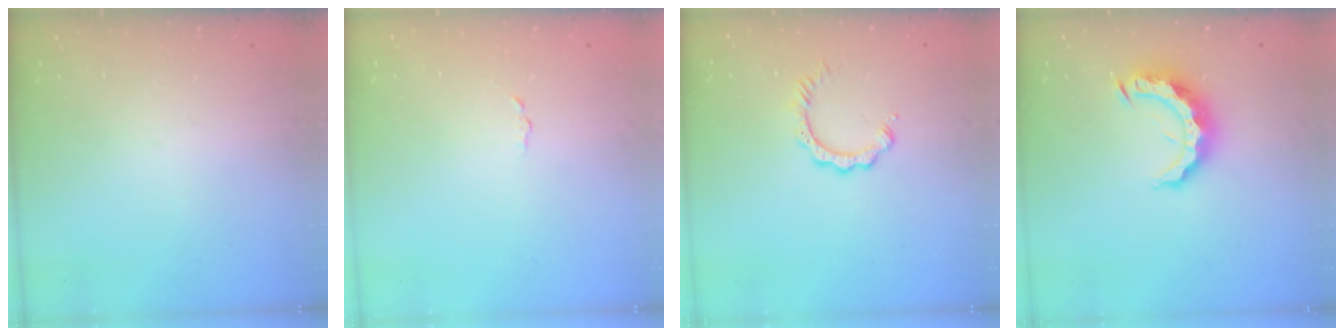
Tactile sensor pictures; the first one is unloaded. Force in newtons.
{"total": 1.6, "press": 1.6, "slide": 0.1}
{"total": 4.3, "press": 4.3, "slide": 0.2}
{"total": 11.0, "press": 10.9, "slide": 0.9}